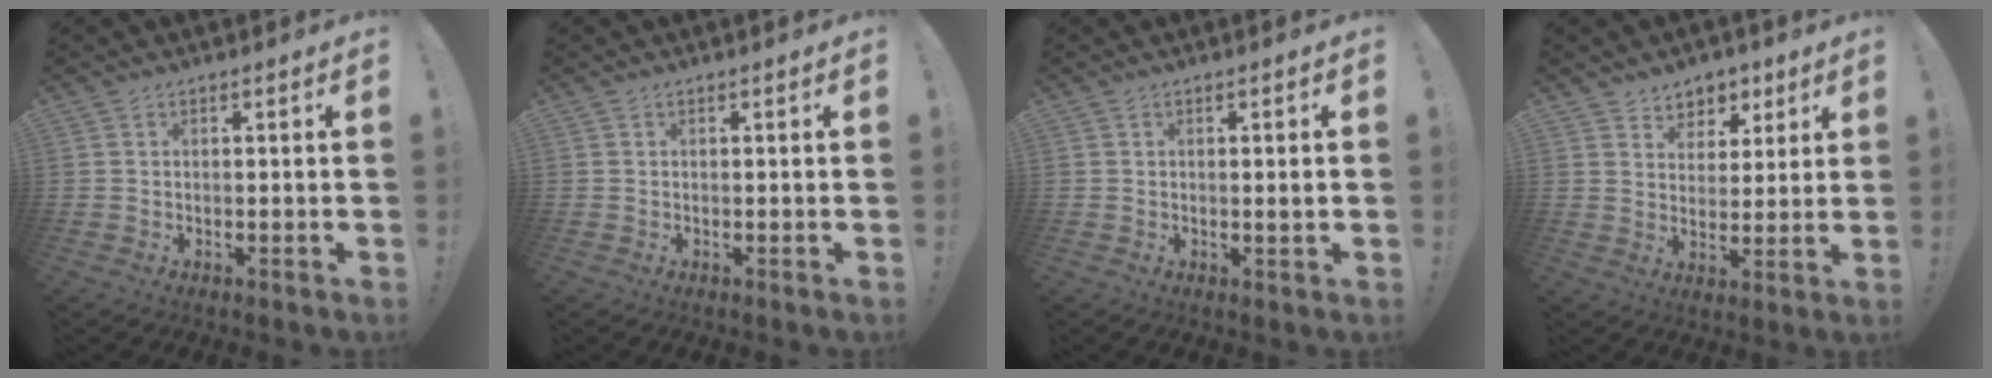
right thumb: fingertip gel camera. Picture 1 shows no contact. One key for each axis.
{"total": 0.0}
{"total": 2.3, "fx": 0.1, "fy": 0.0, "fz": 2.3, "tx": -0.037, "ty": -0.003, "tz": 0.000}
{"total": 6.7, "fx": 4.1, "fy": 5.3, "fz": 0.6, "tx": -0.005, "ty": -0.030, "tz": 0.083}